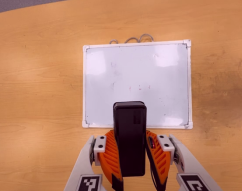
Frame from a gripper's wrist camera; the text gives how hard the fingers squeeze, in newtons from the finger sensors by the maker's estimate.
{"total": 9.1, "left": 8.0, "right": 10.2}